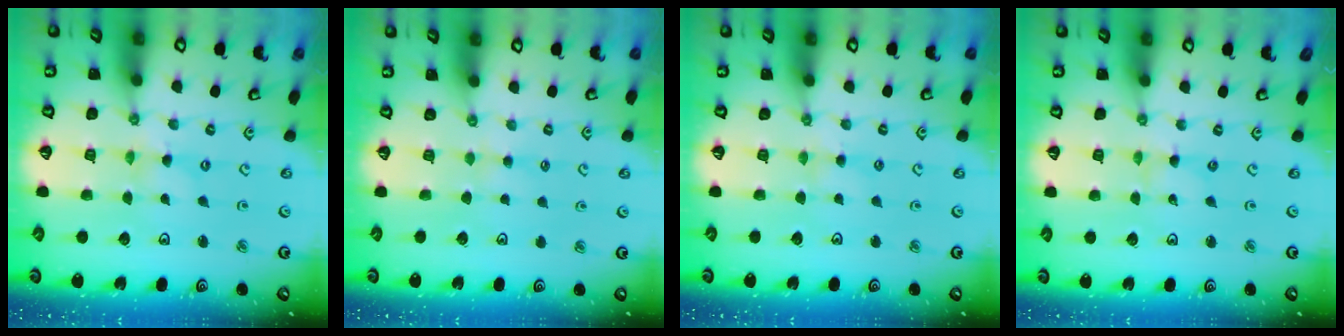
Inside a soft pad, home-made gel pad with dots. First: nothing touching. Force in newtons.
{"total": 1.9, "press": 1.9, "slide": 0.3}
{"total": 2.0, "press": 1.9, "slide": 0.3}
{"total": 0.0}